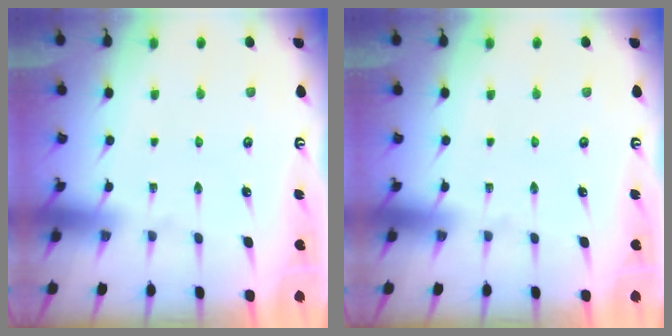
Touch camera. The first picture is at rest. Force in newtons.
{"total": 0.0}